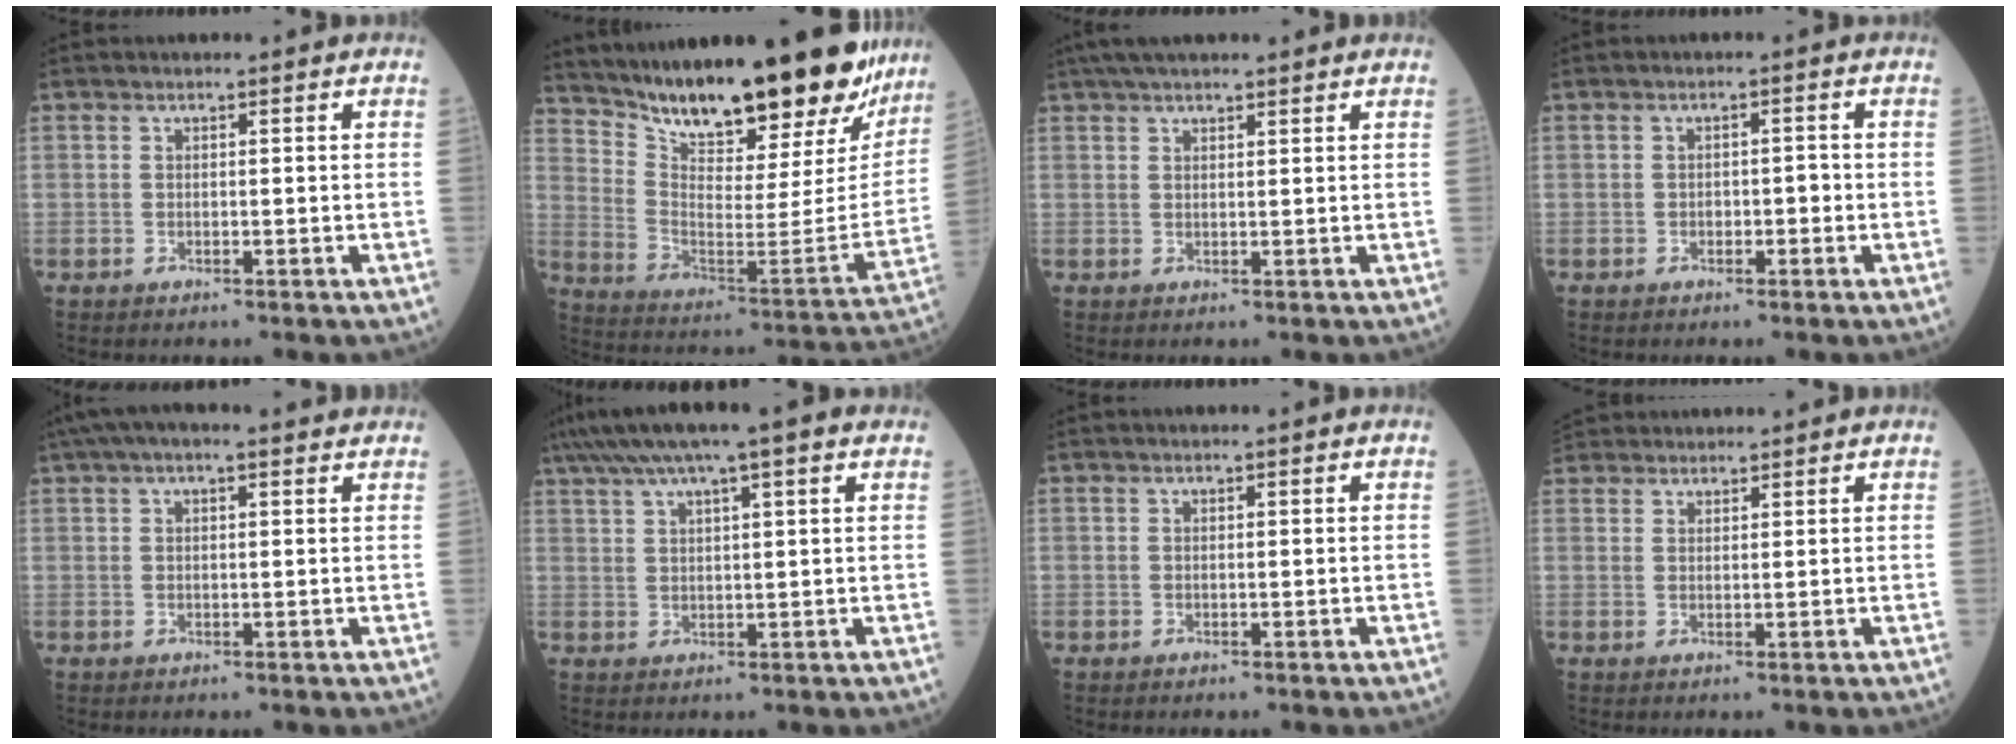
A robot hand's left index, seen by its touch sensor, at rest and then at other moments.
{"total": 28.8, "force": [24.4, 6.4, 13.8], "torque": [-0.230, -0.071, 0.342]}
{"total": 8.5, "force": [7.1, 1.2, 4.5], "torque": [-0.073, 0.042, 0.106]}
{"total": 1.6, "force": [-0.4, 0.9, 1.2], "torque": [-0.015, 0.009, -0.006]}
{"total": 9.2, "force": [7.0, 2.1, 5.5], "torque": [-0.096, 0.053, 0.101]}
{"total": 11.7, "force": [8.1, 1.1, 8.3], "torque": [-0.146, 0.051, 0.127]}
{"total": 0.6, "force": [0.5, -0.1, 0.3], "torque": [-0.008, 0.008, 0.011]}
{"total": 6.9, "force": [6.6, 1.6, 1.4], "torque": [-0.027, 0.041, 0.115]}